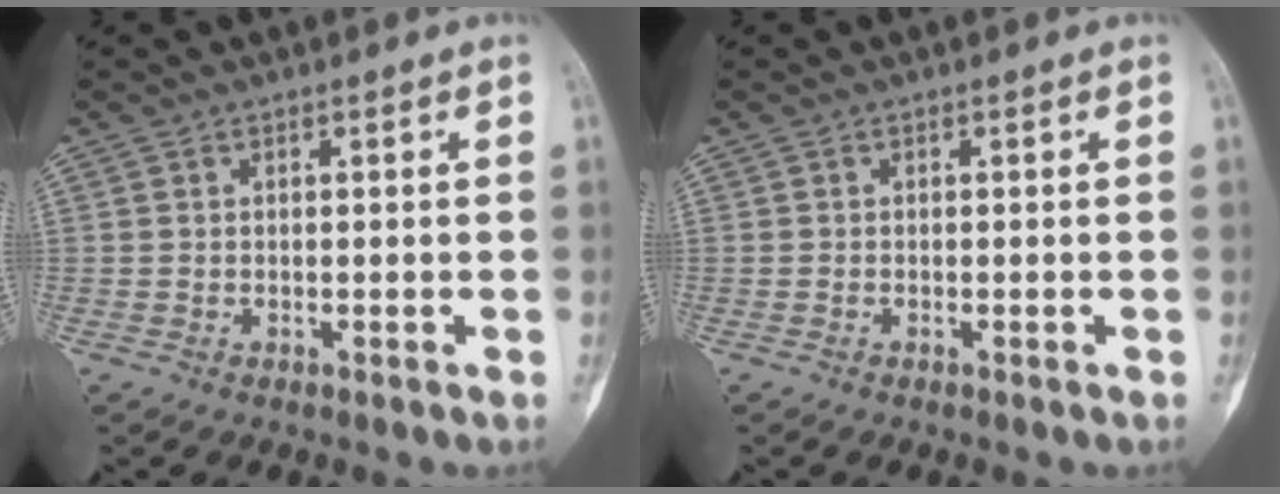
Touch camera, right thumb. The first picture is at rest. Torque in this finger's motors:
{"motor_torque": [-0.06, -0.02, 0.00, -0.02, -0.01]}